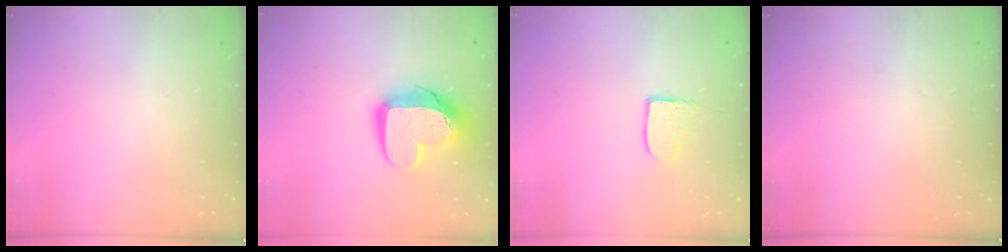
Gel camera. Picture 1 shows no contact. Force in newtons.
{"total": 13.3, "press": 13.3, "slide": 1.4}
{"total": 3.8, "press": 3.8, "slide": 0.4}
{"total": 0.0}